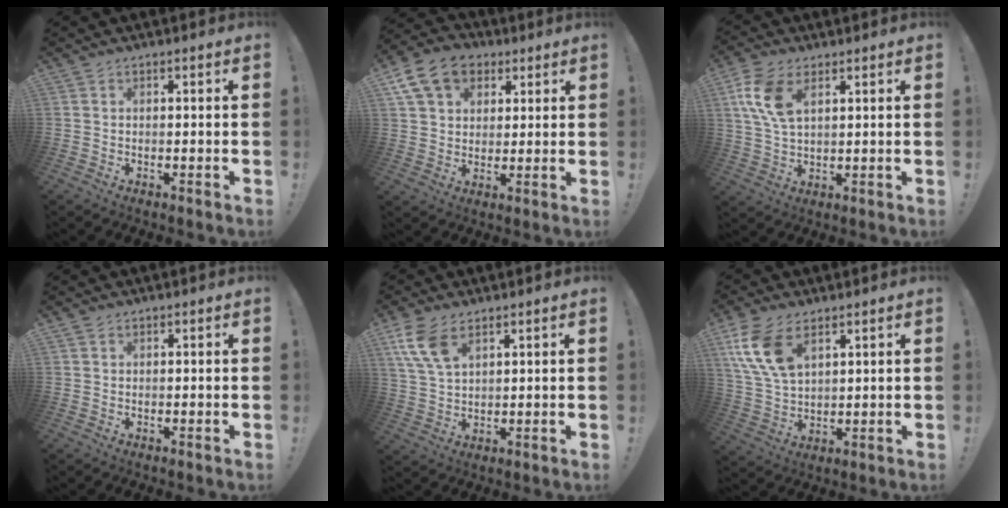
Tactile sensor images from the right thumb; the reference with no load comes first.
{"total": 14.3, "force": [6.4, 10.6, 7.1], "torque": [-0.108, -0.023, 0.126]}
{"total": 11.0, "force": [4.8, 6.0, 7.9], "torque": [-0.161, -0.010, 0.088]}
{"total": 0.9, "force": [0.7, 0.6, 0.1], "torque": [0.002, -0.002, 0.013]}
{"total": 9.9, "force": [5.6, 5.3, 6.3], "torque": [-0.128, -0.019, 0.105]}
{"total": 13.3, "force": [6.5, 7.6, 8.8], "torque": [-0.180, -0.018, 0.125]}